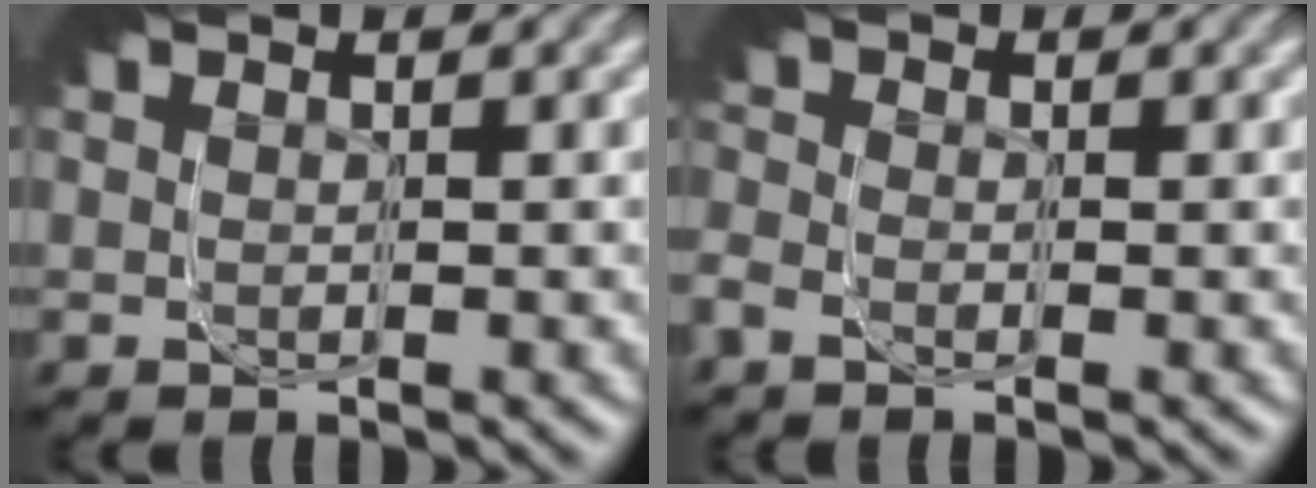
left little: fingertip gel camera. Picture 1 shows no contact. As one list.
[{"total": 1.7, "force": [-0.7, 1.3, 0.9], "torque": [-0.003, -0.004, -0.014]}]